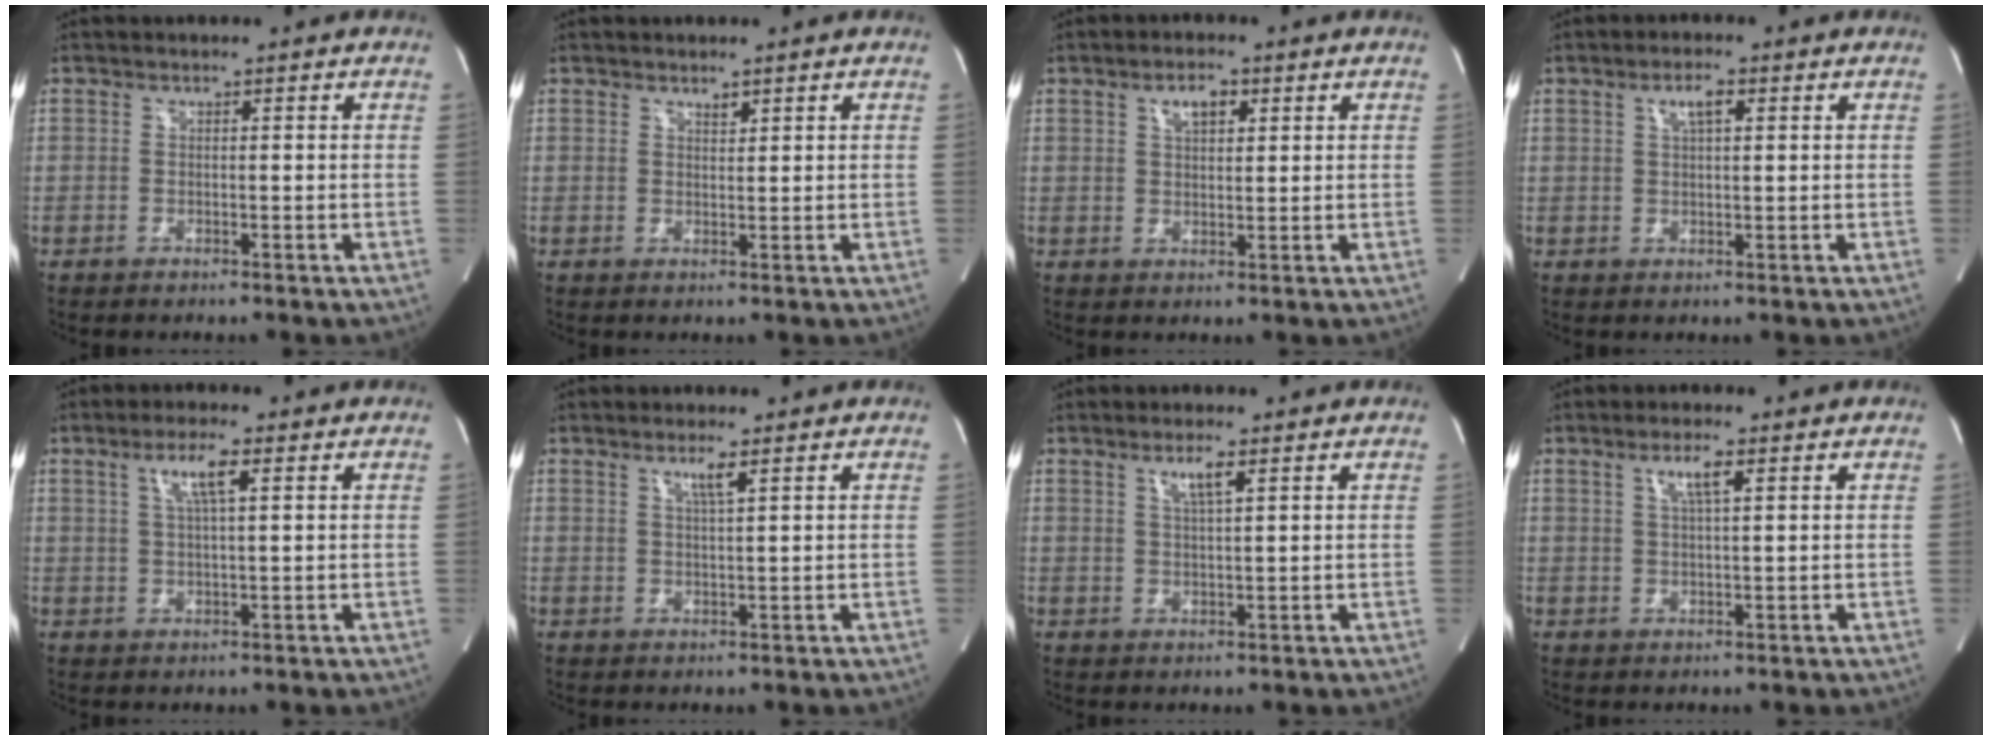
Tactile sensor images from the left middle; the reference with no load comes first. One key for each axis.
{"total": 1.1, "fx": 0.9, "fy": 0.3, "fz": 0.5, "tx": -0.011, "ty": -0.001, "tz": 0.018}
{"total": 3.8, "fx": 1.8, "fy": 1.7, "fz": 2.8, "tx": -0.050, "ty": 0.006, "tz": 0.032}
{"total": 3.2, "fx": 1.4, "fy": 0.8, "fz": 2.7, "tx": -0.051, "ty": 0.005, "tz": 0.025}
{"total": 4.9, "fx": 2.0, "fy": 0.5, "fz": 4.4, "tx": -0.086, "ty": 0.004, "tz": 0.038}
{"total": 2.5, "fx": 1.4, "fy": -0.2, "fz": 2.1, "tx": -0.042, "ty": -0.003, "tz": 0.027}
{"total": 3.2, "fx": 1.7, "fy": 0.1, "fz": 2.7, "tx": -0.053, "ty": -0.002, "tz": 0.032}
{"total": 3.6, "fx": 1.7, "fy": 0.3, "fz": 3.2, "tx": -0.059, "ty": 0.001, "tz": 0.030}